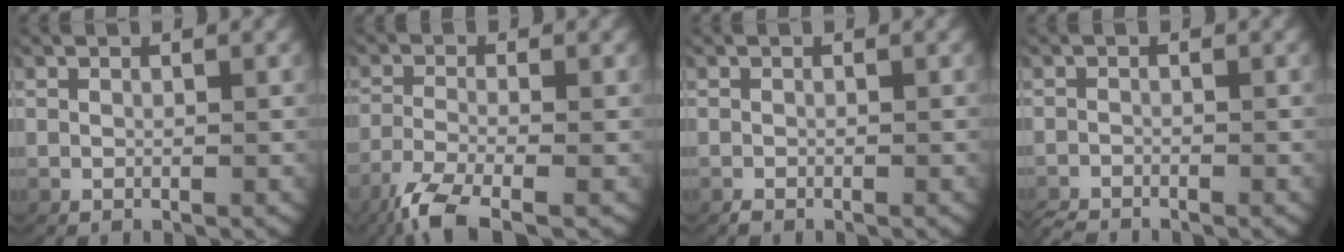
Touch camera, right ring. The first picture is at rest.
{"total": 5.7, "force": [-3.8, 1.9, 3.8], "torque": [-0.090, -0.028, -0.048]}
{"total": 0.5, "force": [-0.5, -0.1, 0.0], "torque": [-0.006, -0.009, -0.006]}
{"total": 1.6, "force": [-1.6, 0.1, 0.0], "torque": [-0.010, -0.014, -0.023]}